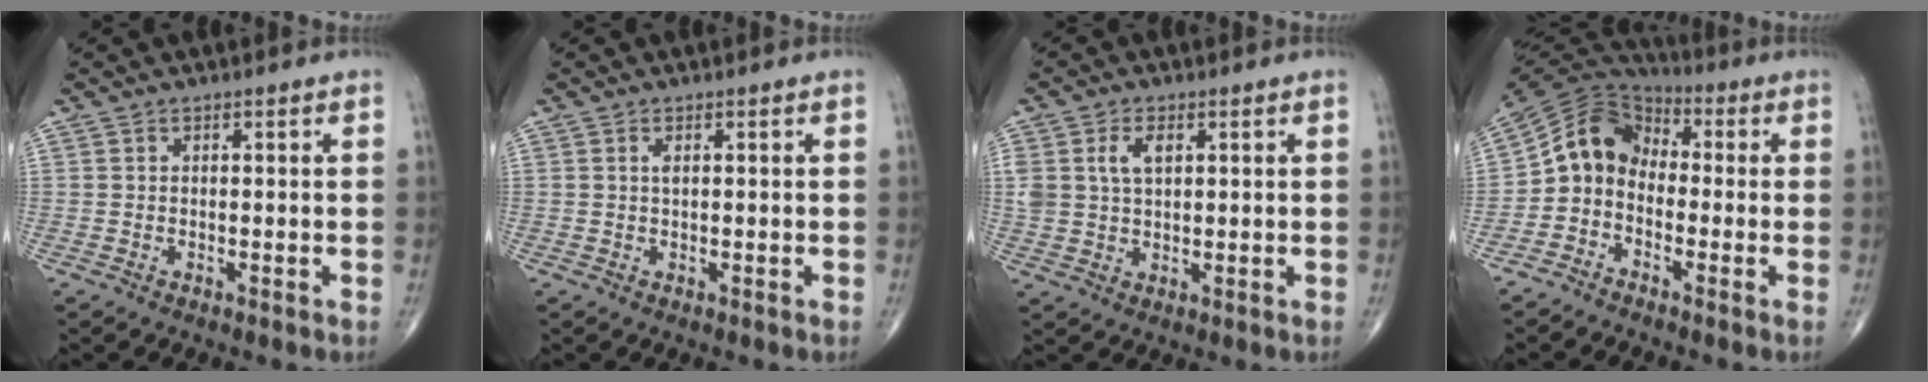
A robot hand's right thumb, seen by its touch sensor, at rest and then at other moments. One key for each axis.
{"total": 0.8, "fx": 0.2, "fy": 0.3, "fz": 0.7, "tx": -0.011, "ty": 0.001, "tz": 0.002}
{"total": 5.5, "fx": 1.8, "fy": 3.3, "fz": 4.0, "tx": -0.077, "ty": 0.001, "tz": 0.037}
{"total": 9.9, "fx": -2.1, "fy": 8.0, "fz": 5.4, "tx": -0.086, "ty": 0.058, "tz": -0.059}